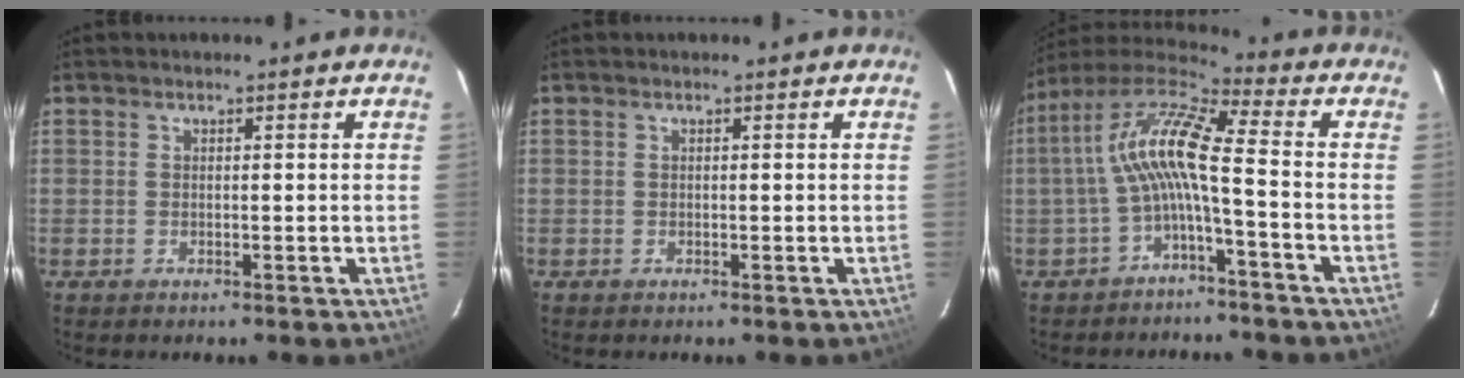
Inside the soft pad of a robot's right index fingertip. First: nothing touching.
{"total": 0.0}
{"total": 11.9, "force": [-2.1, 1.3, 11.7], "torque": [-0.234, 0.019, -0.043]}